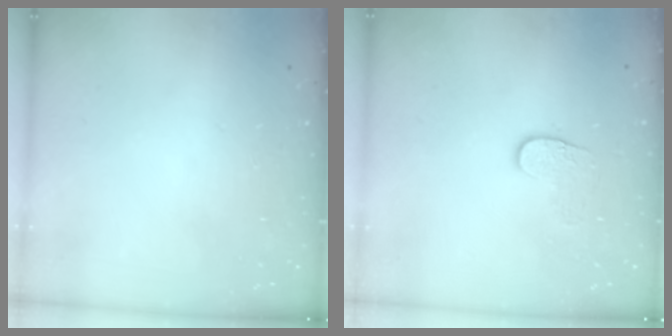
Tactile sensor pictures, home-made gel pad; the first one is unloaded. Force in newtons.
{"total": 4.0, "press": 4.0, "slide": 0.4}